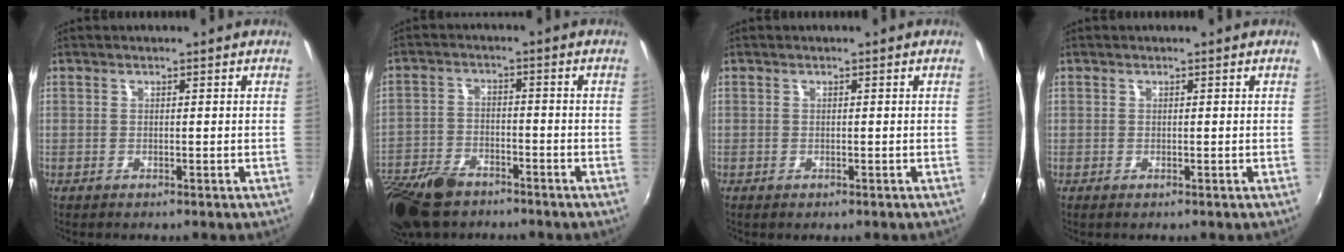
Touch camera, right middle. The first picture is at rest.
{"total": 13.3, "force": [-9.6, 6.5, 6.5], "torque": [-0.168, -0.019, -0.183]}
{"total": 0.0}
{"total": 0.0}